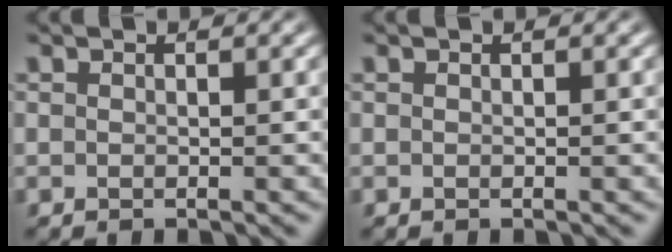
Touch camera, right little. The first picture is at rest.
{"total": 0.0}